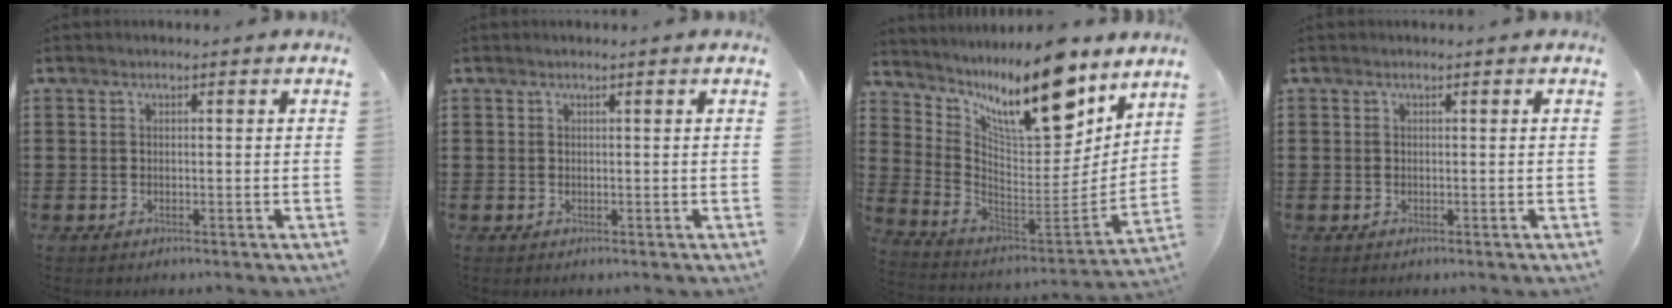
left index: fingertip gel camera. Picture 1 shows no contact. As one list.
[{"total": 0.0}, {"total": 14.0, "force": [10.6, 3.2, 8.7], "torque": [-0.170, -0.069, 0.181]}, {"total": 0.0}]